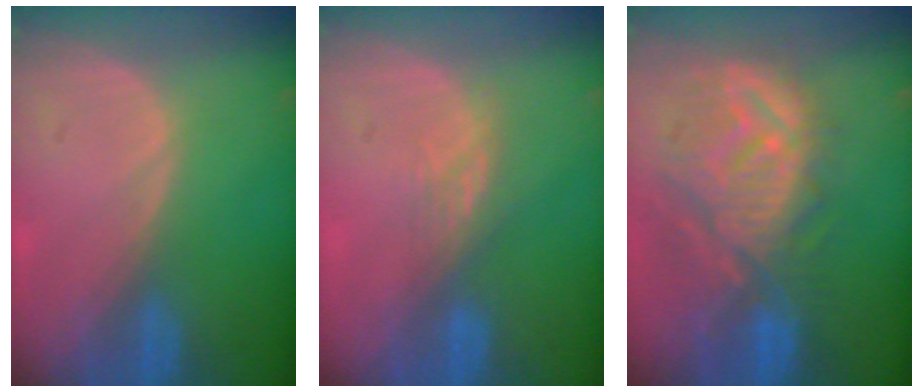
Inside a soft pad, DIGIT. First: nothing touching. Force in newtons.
{"total": 3.0, "press": 2.6, "slide": 1.5}
{"total": 11.6, "press": 10.7, "slide": 4.6}